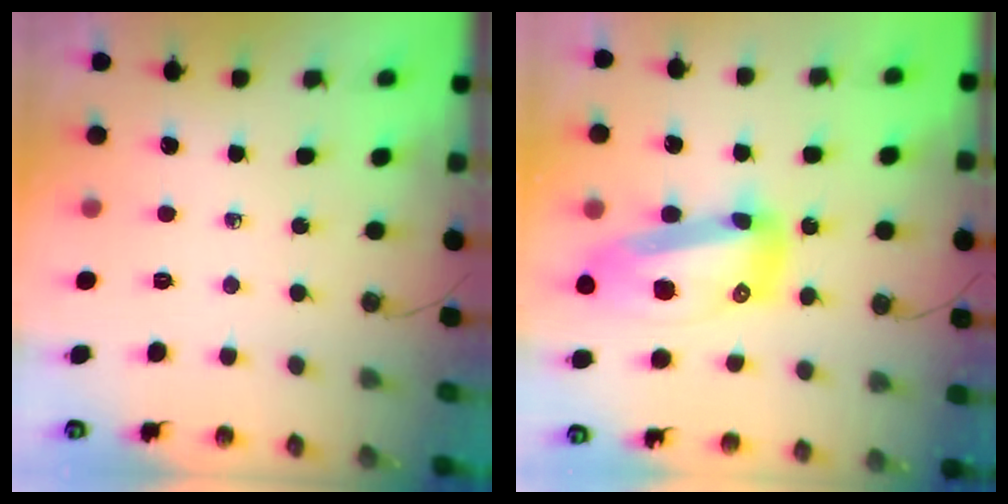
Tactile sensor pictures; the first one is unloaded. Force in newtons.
{"total": 18.4, "press": 18.3, "slide": 2.4}